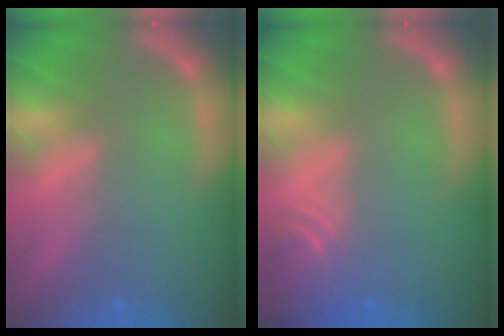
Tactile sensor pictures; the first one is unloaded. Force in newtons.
{"total": 4.0}